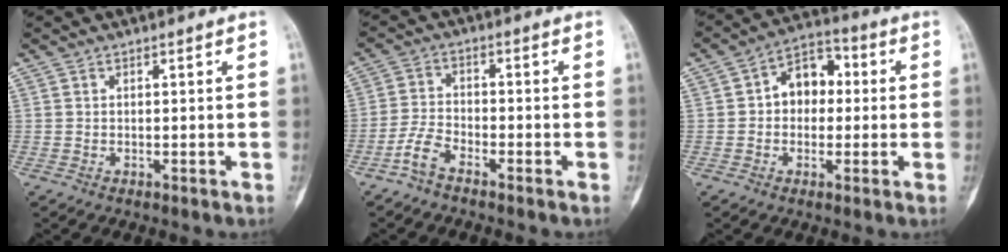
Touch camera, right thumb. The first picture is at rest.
{"total": 4.2, "force": [-3.2, 1.6, 2.3], "torque": [-0.054, 0.020, -0.071]}
{"total": 8.8, "force": [0.7, 6.5, 5.9], "torque": [-0.055, 0.028, -0.001]}